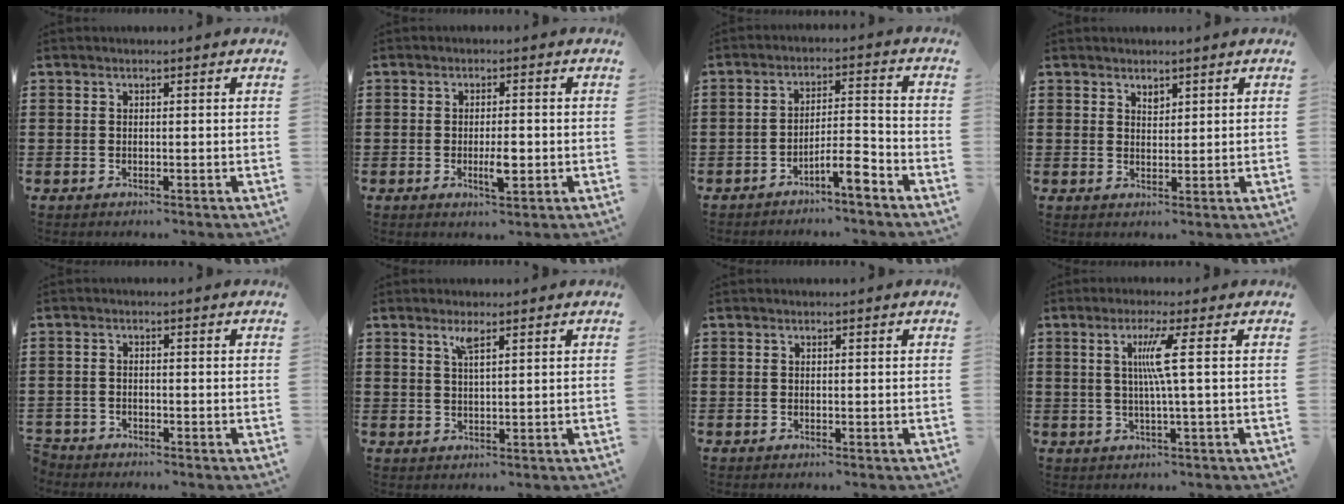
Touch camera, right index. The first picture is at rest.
{"total": 3.9, "force": [-0.8, 1.1, 3.6], "torque": [-0.069, -0.001, -0.016]}
{"total": 5.4, "force": [-4.1, 0.7, 3.4], "torque": [-0.059, 0.004, -0.077]}
{"total": 1.6, "force": [1.3, 0.8, 0.4], "torque": [-0.003, -0.001, 0.024]}
{"total": 1.7, "force": [-1.7, 0.3, -0.1], "torque": [-0.004, 0.002, -0.039]}
{"total": 2.3, "force": [1.5, 0.2, 1.8], "torque": [-0.039, 0.001, 0.026]}
{"total": 0.0}
{"total": 5.4, "force": [0.8, -0.8, 5.3], "torque": [-0.112, -0.009, 0.003]}